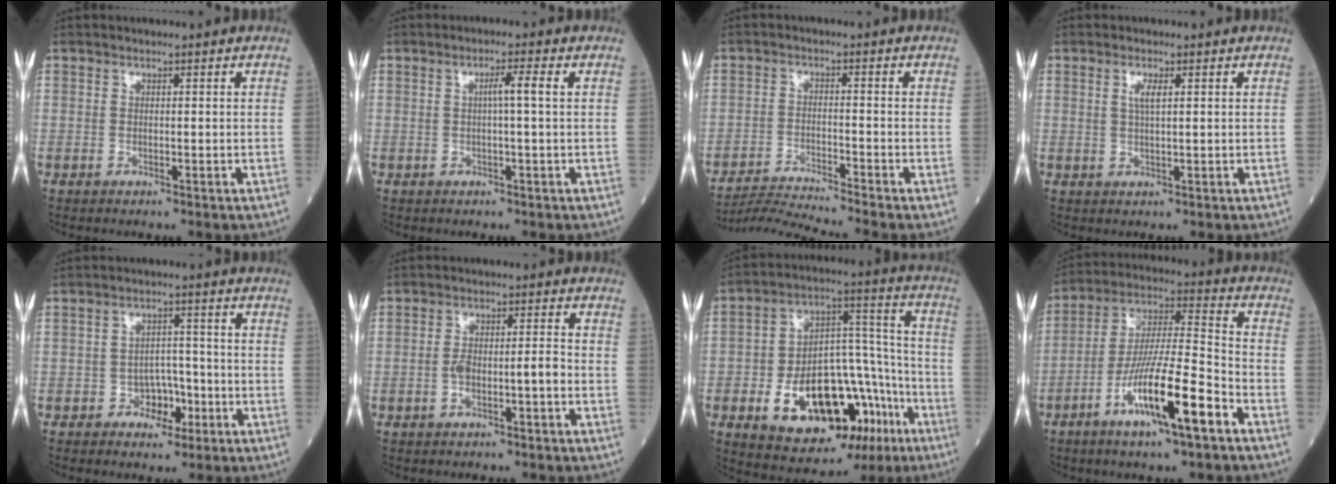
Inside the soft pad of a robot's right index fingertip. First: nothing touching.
{"total": 2.7, "force": [0.3, -0.5, 2.6], "torque": [-0.046, 0.003, 0.005]}
{"total": 7.4, "force": [-6.6, -2.9, 1.4], "torque": [-0.027, -0.018, -0.118]}
{"total": 2.2, "force": [0.8, 0.2, 2.0], "torque": [-0.046, -0.001, 0.015]}
{"total": 4.3, "force": [-1.9, 3.0, 2.4], "torque": [-0.028, 0.011, -0.030]}
{"total": 4.9, "force": [-1.5, 1.2, 4.5], "torque": [-0.090, 0.014, -0.024]}
{"total": 22.2, "force": [-9.4, 10.6, 17.1], "torque": [-0.268, 0.027, -0.128]}
{"total": 15.0, "force": [-7.3, 1.2, 13.0], "torque": [-0.243, -0.011, -0.131]}